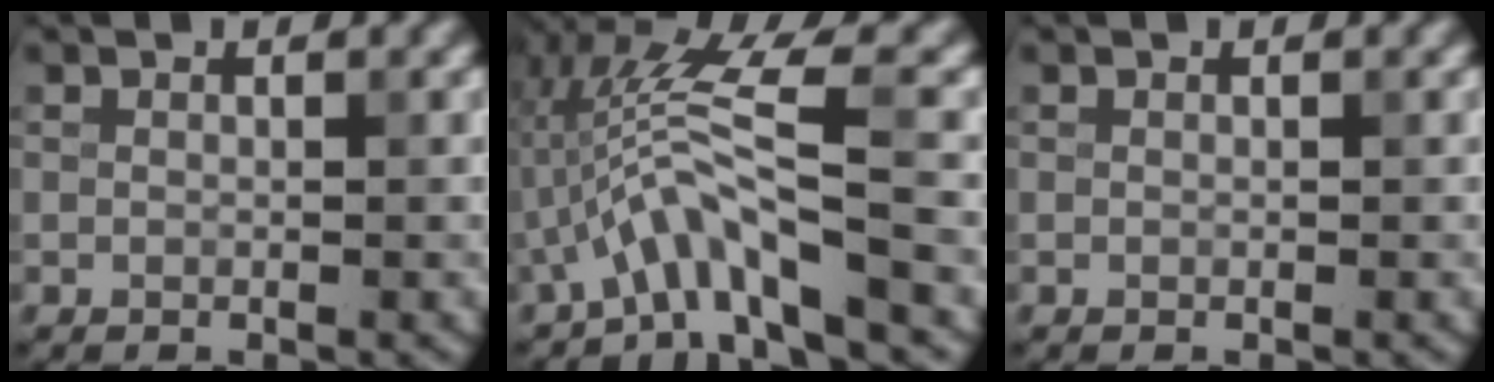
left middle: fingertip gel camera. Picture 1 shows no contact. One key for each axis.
{"total": 6.4, "fx": -2.3, "fy": 1.0, "fz": 5.8, "tx": -0.116, "ty": 0.015, "tz": -0.044}
{"total": 0.0}